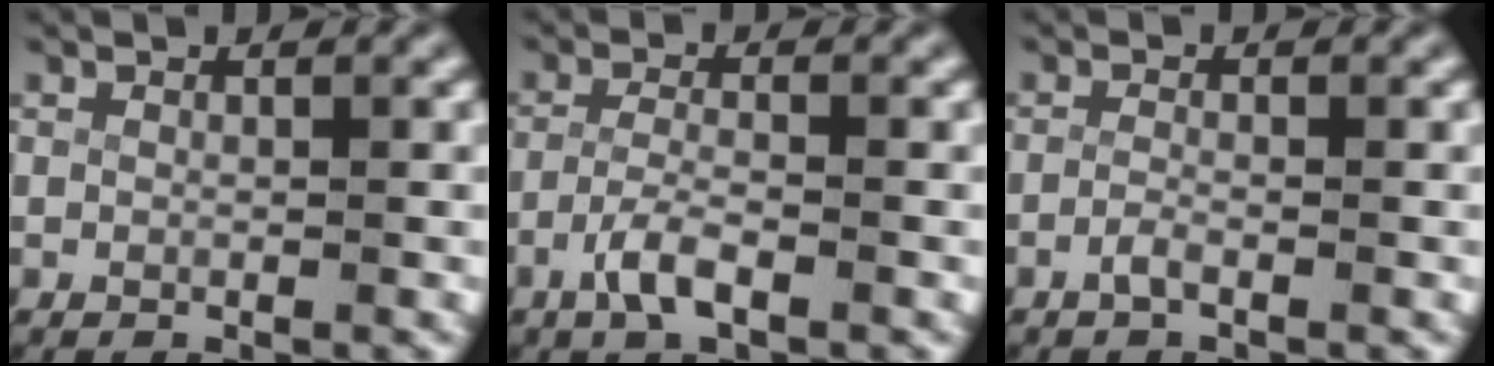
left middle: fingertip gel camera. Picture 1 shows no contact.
{"total": 3.1, "force": [-1.9, 0.7, 2.3], "torque": [-0.057, -0.011, -0.031]}
{"total": 1.2, "force": [-1.1, 0.0, 0.6], "torque": [-0.026, -0.009, -0.019]}